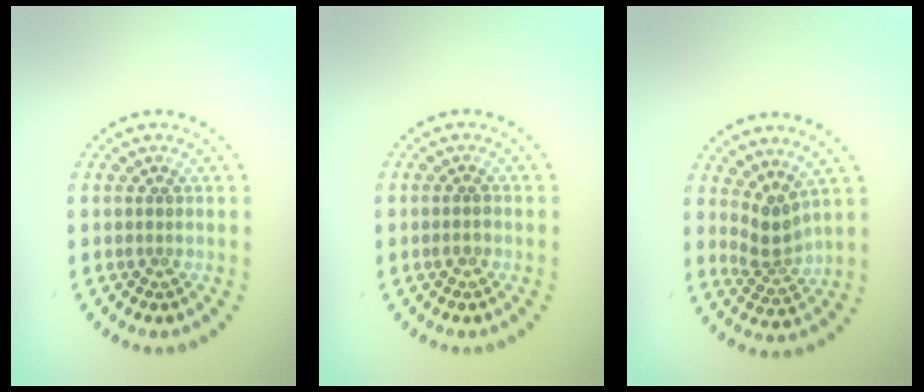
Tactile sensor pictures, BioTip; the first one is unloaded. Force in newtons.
{"total": 0.9, "press": 0.9, "slide": 0.1}
{"total": 2.6, "press": 1.8, "slide": 1.8}